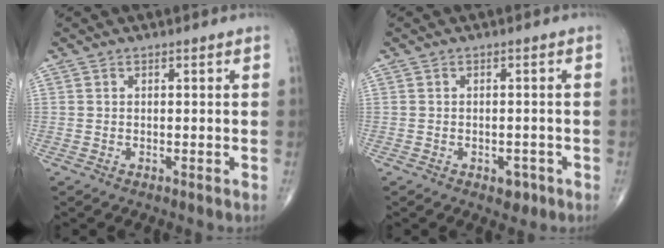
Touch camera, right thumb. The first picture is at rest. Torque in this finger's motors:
{"motor_torque": [2.70, 2.20, 0.11, -0.71, -0.03]}